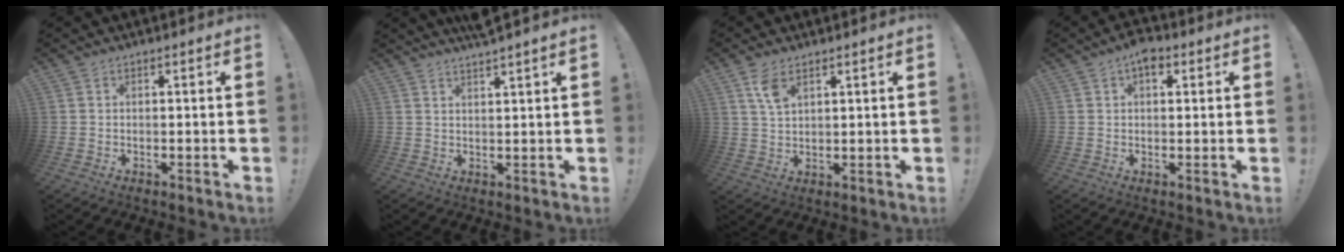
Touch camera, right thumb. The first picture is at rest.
{"total": 3.8, "force": [3.3, -0.8, 1.6], "torque": [-0.024, -0.021, 0.055]}
{"total": 5.6, "force": [3.2, 2.6, 3.7], "torque": [-0.071, -0.010, 0.059]}
{"total": 4.6, "force": [2.3, 2.6, 2.9], "torque": [-0.038, -0.007, 0.038]}